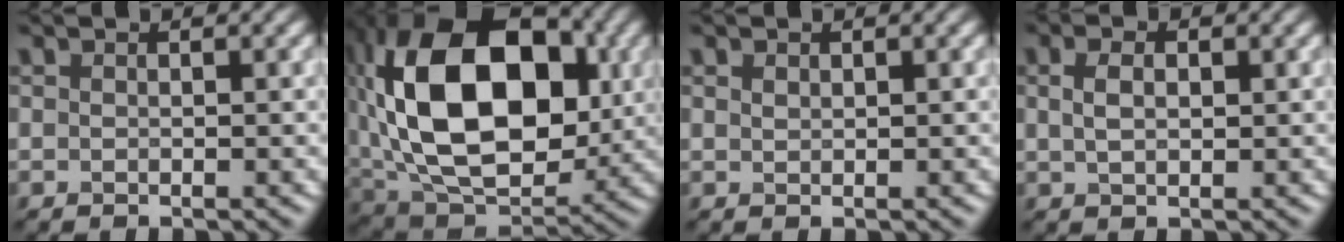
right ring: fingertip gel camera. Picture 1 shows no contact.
{"total": 18.9, "force": [2.9, 12.2, 14.2], "torque": [-0.269, 0.009, 0.053]}
{"total": 0.6, "force": [0.4, 0.4, 0.3], "torque": [-0.007, 0.000, 0.010]}
{"total": 2.4, "force": [0.7, 1.5, 1.8], "torque": [-0.037, -0.002, 0.015]}